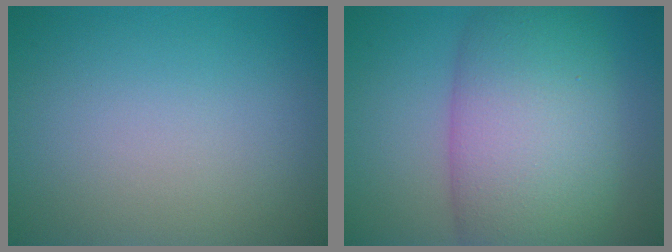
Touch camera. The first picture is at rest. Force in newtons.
{"total": 11.2, "press": 11.2, "slide": 0.3}